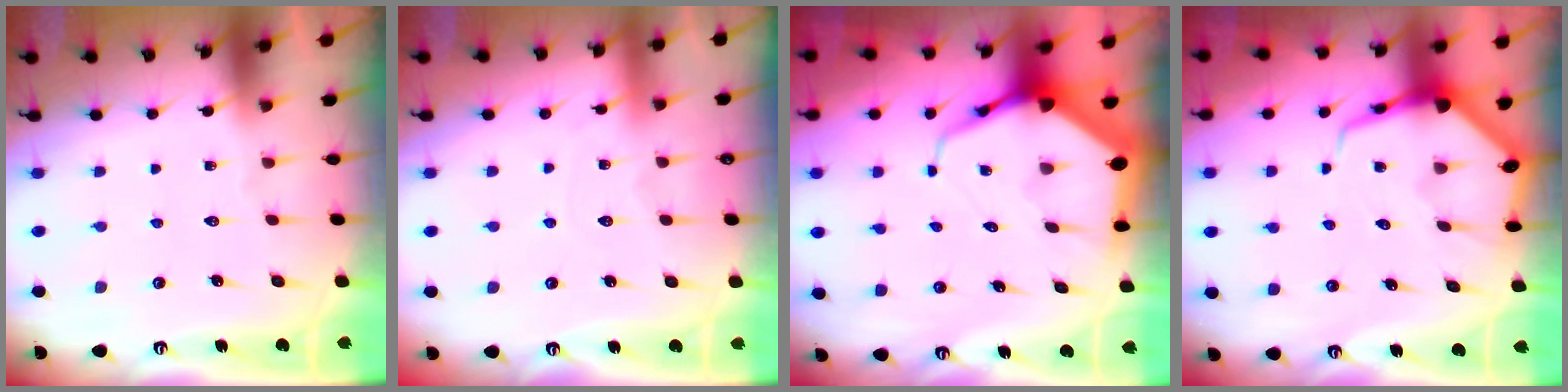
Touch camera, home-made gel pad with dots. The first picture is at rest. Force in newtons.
{"total": 2.7, "press": 2.7, "slide": 0.2}
{"total": 9.0, "press": 9.0, "slide": 1.0}
{"total": 8.6, "press": 8.5, "slide": 0.9}